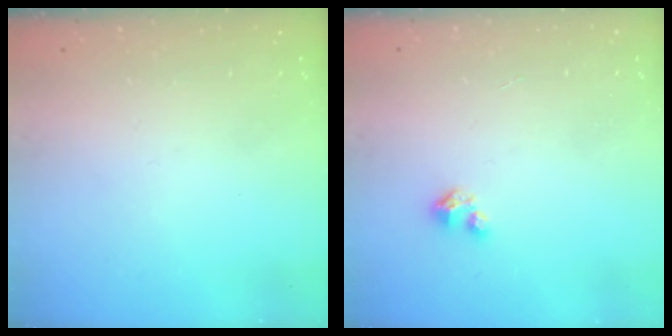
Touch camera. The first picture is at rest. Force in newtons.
{"total": 1.6, "press": 1.6, "slide": 0.2}